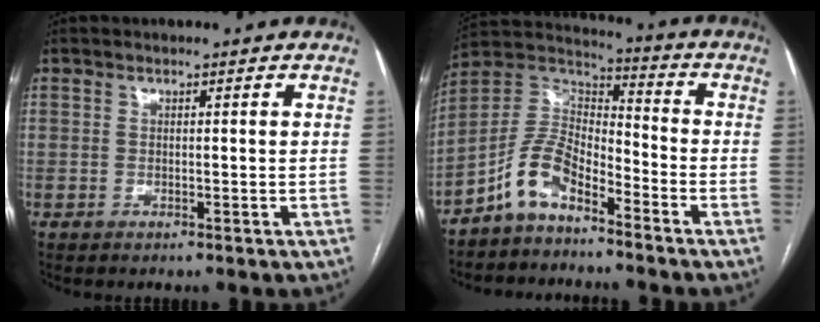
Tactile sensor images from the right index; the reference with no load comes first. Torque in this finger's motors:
{"motor_torque": [0.91, -0.82, 0.12, 0.01]}